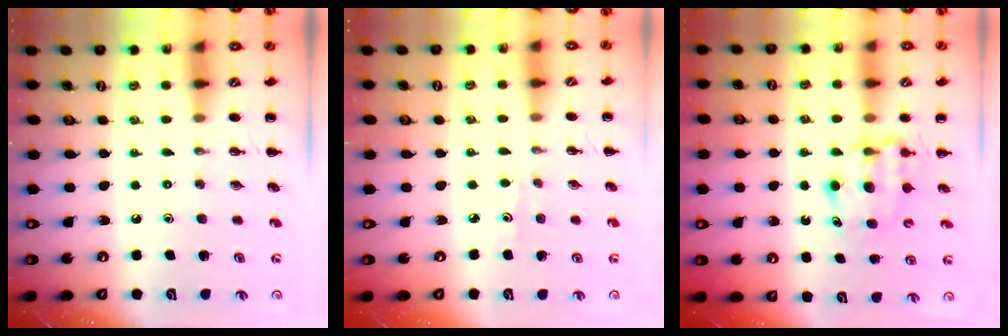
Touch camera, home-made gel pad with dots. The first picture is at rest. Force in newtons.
{"total": 2.6, "press": 2.3, "slide": 1.1}
{"total": 5.4, "press": 5.3, "slide": 0.6}